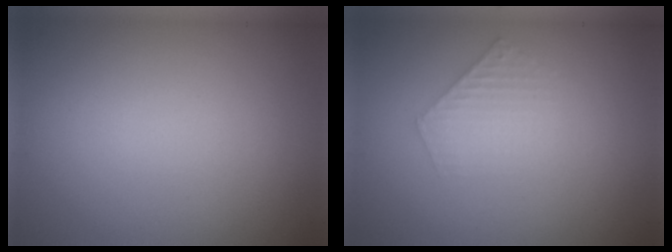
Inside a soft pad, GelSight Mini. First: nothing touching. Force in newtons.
{"total": 1.9, "press": 1.9, "slide": 0.3}